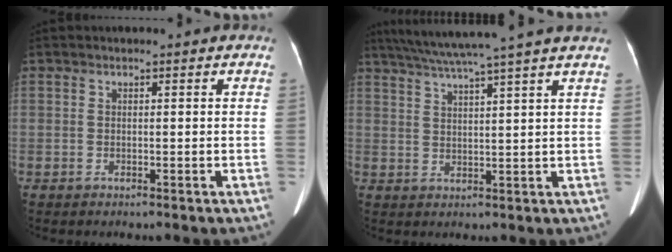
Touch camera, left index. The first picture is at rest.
{"total": 13.2, "force": [11.1, -1.9, 6.9], "torque": [-0.119, 0.010, 0.153]}